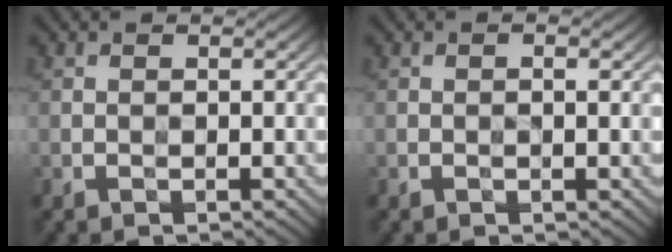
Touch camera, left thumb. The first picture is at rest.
{"total": 0.9, "force": [0.0, 0.2, 0.9], "torque": [-0.014, -0.002, -0.001]}